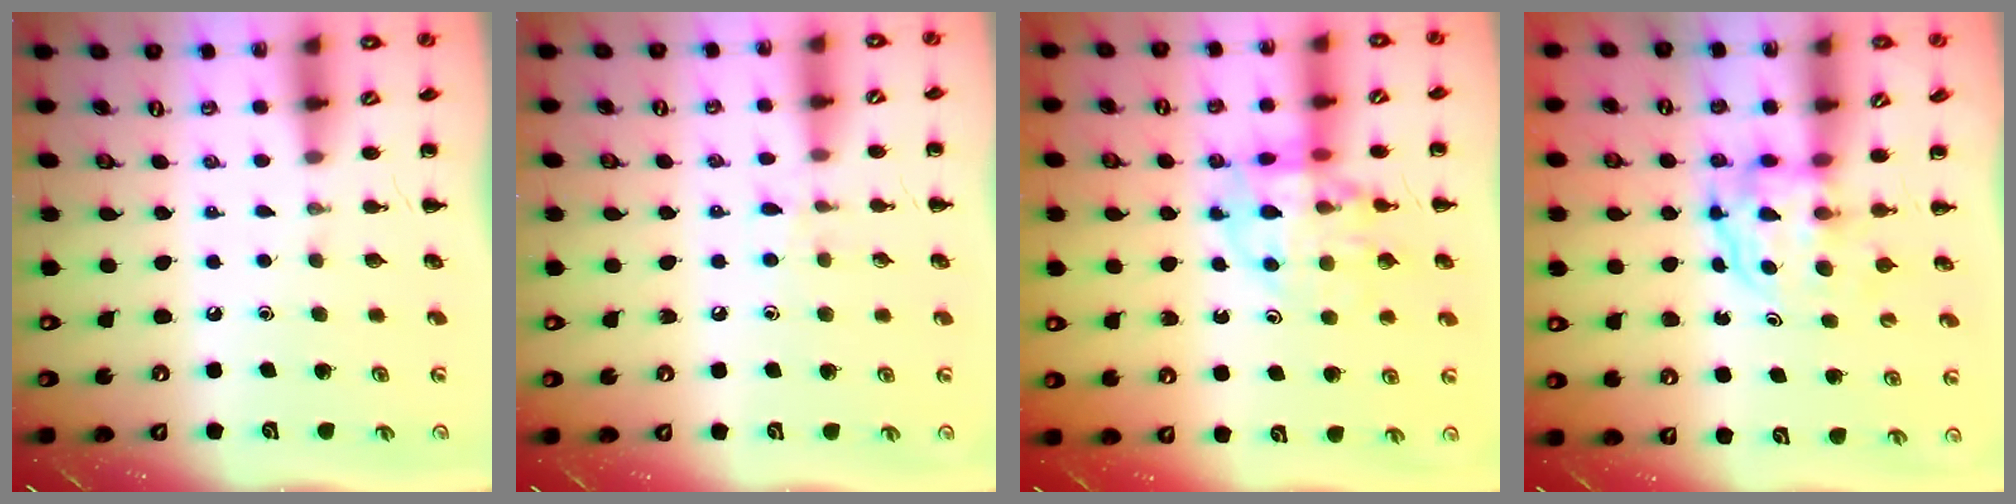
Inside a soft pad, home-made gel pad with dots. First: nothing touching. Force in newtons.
{"total": 6.5, "press": 6.1, "slide": 2.2}
{"total": 12.2, "press": 11.9, "slide": 2.7}
{"total": 3.7, "press": 3.7, "slide": 0.3}